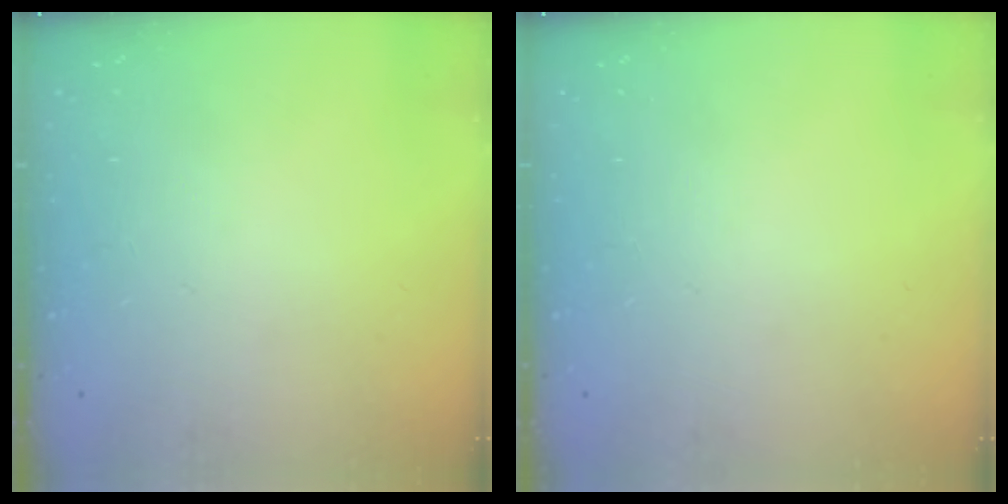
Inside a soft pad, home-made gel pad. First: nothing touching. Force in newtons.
{"total": 0.0}